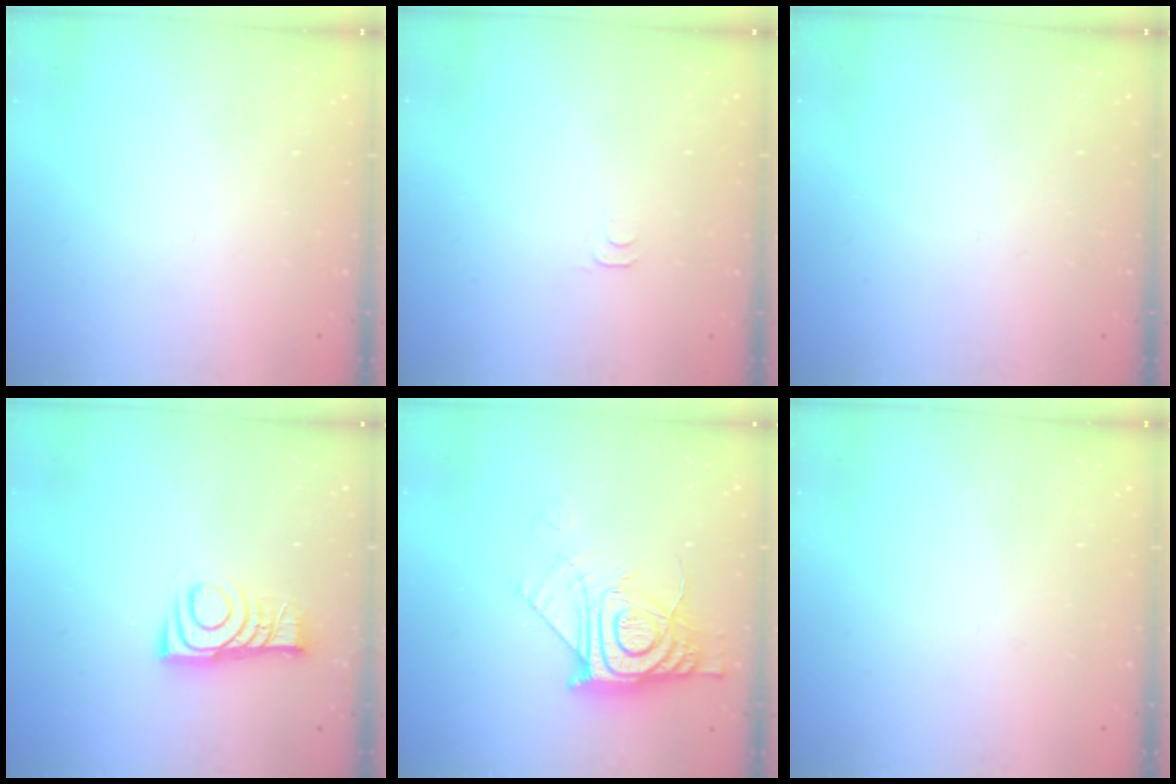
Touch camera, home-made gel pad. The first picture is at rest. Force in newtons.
{"total": 2.8, "press": 2.7, "slide": 0.5}
{"total": 0.0}
{"total": 9.1, "press": 9.1, "slide": 0.4}
{"total": 13.0, "press": 12.9, "slide": 1.1}
{"total": 2.8, "press": 2.8, "slide": 0.4}